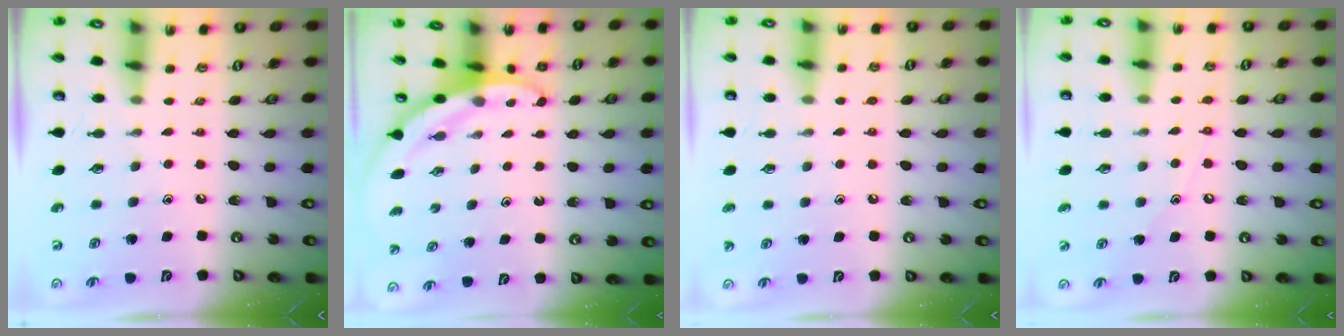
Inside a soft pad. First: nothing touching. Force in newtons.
{"total": 3.5, "press": 3.5, "slide": 0.2}
{"total": 3.2, "press": 3.2, "slide": 0.3}
{"total": 6.0, "press": 6.0, "slide": 0.7}